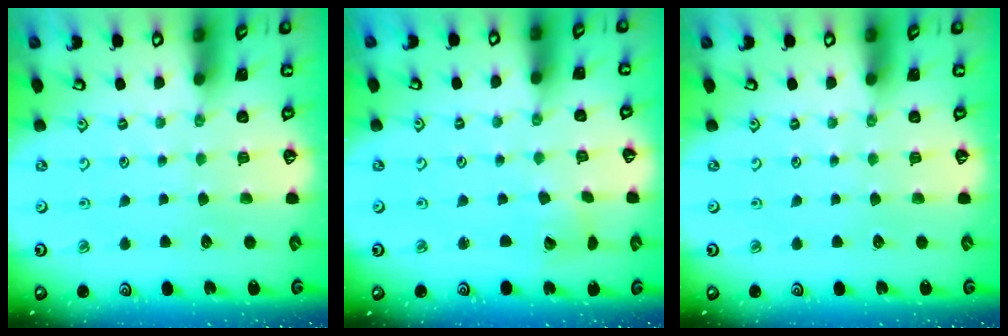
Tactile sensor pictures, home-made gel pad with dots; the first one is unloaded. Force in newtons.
{"total": 2.8, "press": 2.8, "slide": 0.4}
{"total": 0.0}